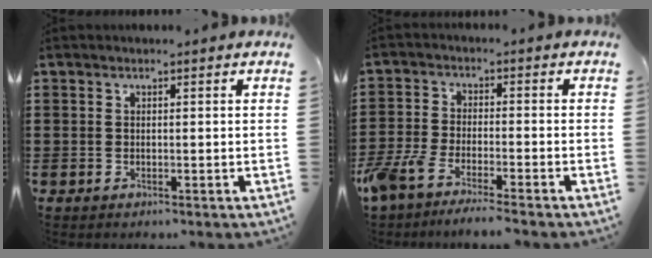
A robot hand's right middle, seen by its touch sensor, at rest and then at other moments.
{"total": 5.0, "force": [-4.5, 0.5, 2.2], "torque": [-0.073, -0.015, -0.094]}